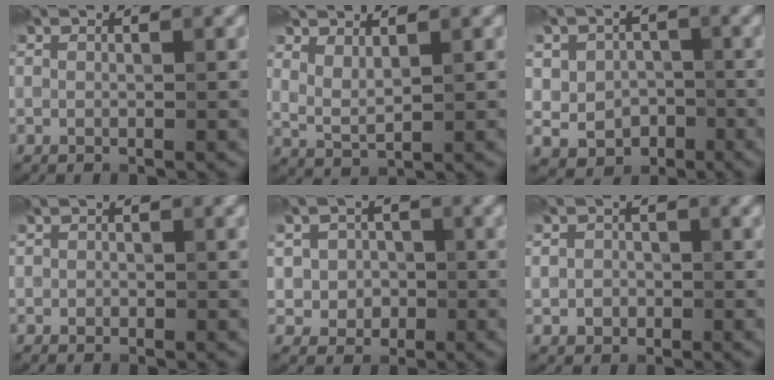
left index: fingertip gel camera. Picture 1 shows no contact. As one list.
[{"total": 2.2, "force": [1.4, 0.7, 1.5], "torque": [-0.035, -0.006, 0.032]}, {"total": 4.6, "force": [-0.4, 4.1, 1.9], "torque": [-0.014, 0.001, -0.022]}, {"total": 0.6, "force": [-0.1, 0.6, 0.1], "torque": [0.003, -0.004, -0.005]}, {"total": 3.8, "force": [0.0, 3.6, 1.4], "torque": [-0.005, 0.011, -0.017]}, {"total": 1.8, "force": [-0.2, 1.7, 0.5], "torque": [0.002, -0.003, -0.004]}]